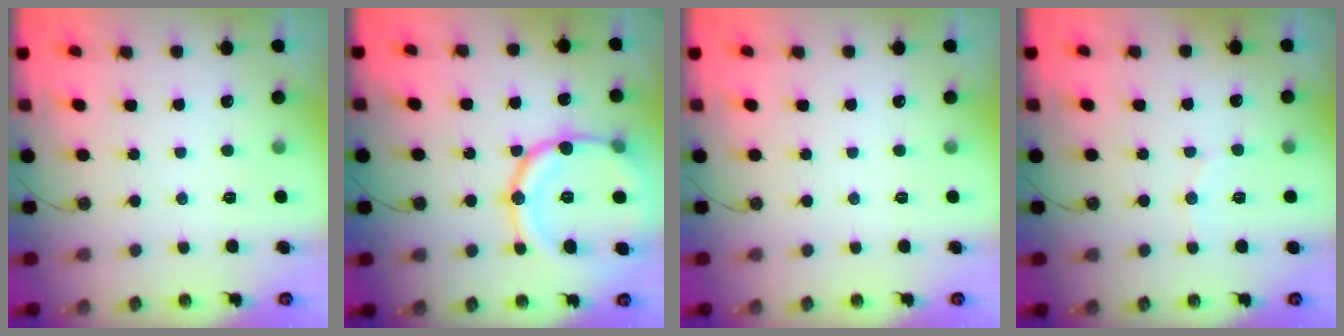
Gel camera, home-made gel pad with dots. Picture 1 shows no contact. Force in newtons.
{"total": 19.1, "press": 19.1, "slide": 1.6}
{"total": 0.0}
{"total": 5.8, "press": 5.5, "slide": 1.7}